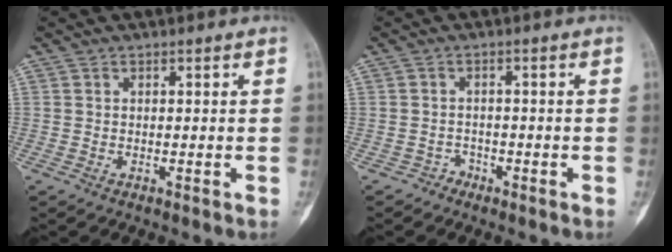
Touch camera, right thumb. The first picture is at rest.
{"total": 1.8, "force": [-1.3, 1.2, -0.4], "torque": [0.014, 0.008, -0.029]}